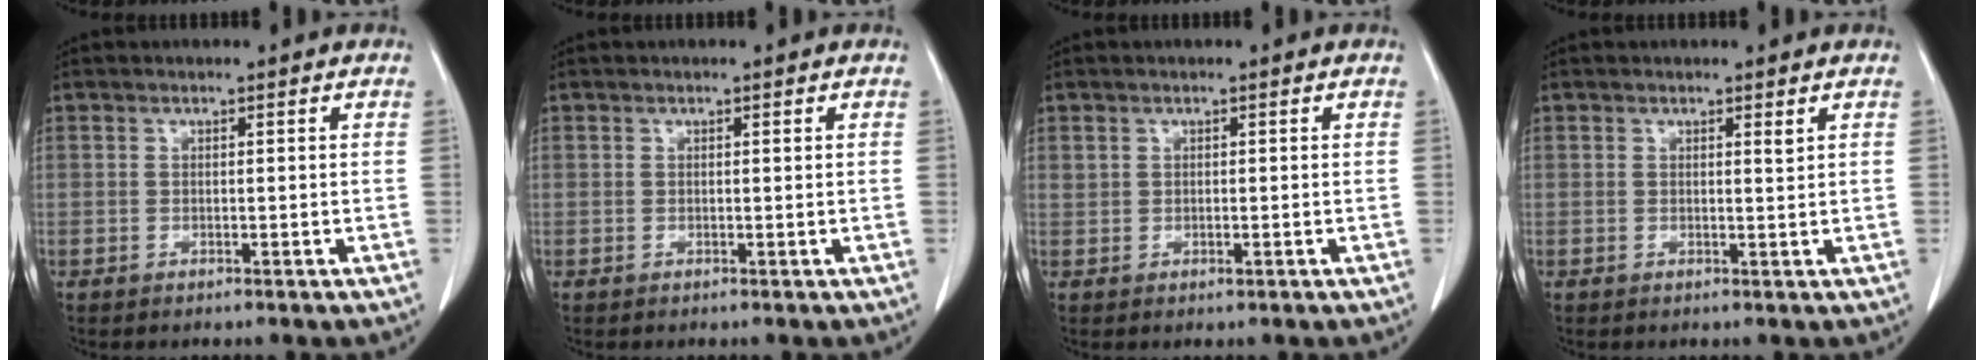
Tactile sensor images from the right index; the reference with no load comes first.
{"total": 0.0}
{"total": 0.8, "force": [0.2, 0.6, 0.6], "torque": [-0.014, -0.001, 0.008]}
{"total": 0.7, "force": [0.5, -0.1, 0.6], "torque": [-0.011, -0.004, 0.008]}